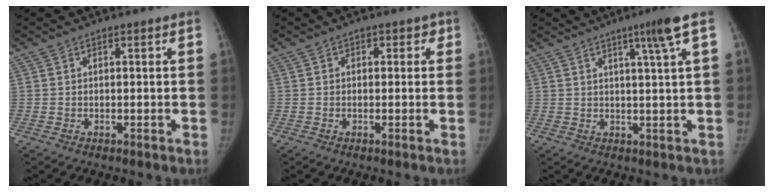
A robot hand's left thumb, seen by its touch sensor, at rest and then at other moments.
{"total": 1.5, "force": [0.3, 1.3, 0.7], "torque": [0.018, 0.005, -0.007]}
{"total": 5.2, "force": [2.5, -1.0, 4.4], "torque": [-0.075, -0.011, 0.043]}